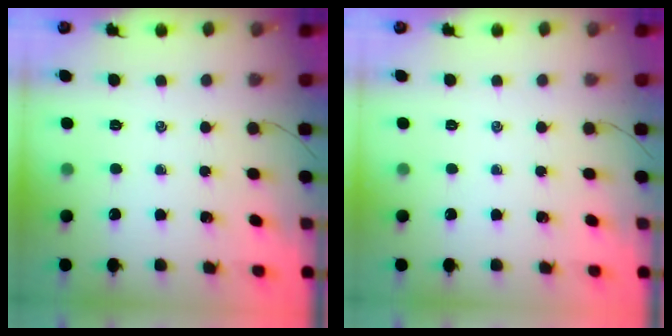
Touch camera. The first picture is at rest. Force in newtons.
{"total": 0.0}